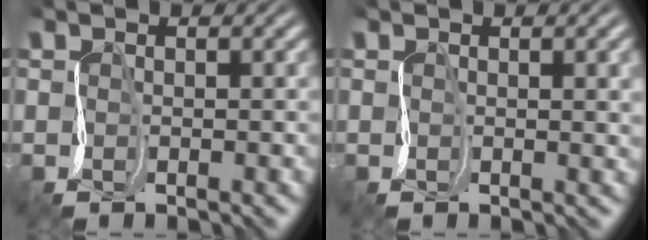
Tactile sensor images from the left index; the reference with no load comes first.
{"total": 3.7, "force": [1.2, 1.4, 3.2], "torque": [-0.032, 0.013, 0.007]}